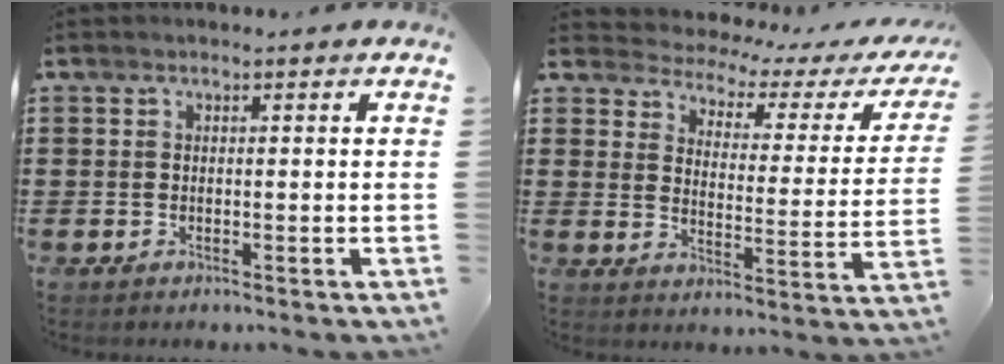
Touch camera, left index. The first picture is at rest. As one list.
[{"total": 2.4, "force": [2.1, 1.0, 0.7], "torque": [-0.033, -0.021, 0.024]}]